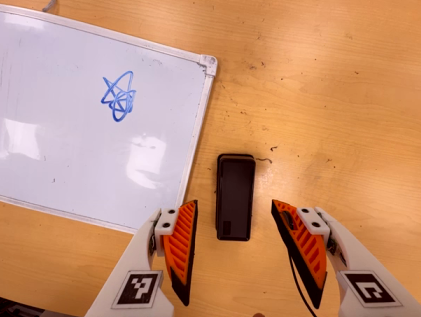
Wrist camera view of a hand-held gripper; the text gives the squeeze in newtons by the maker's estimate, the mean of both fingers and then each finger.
{"total": 0.0}